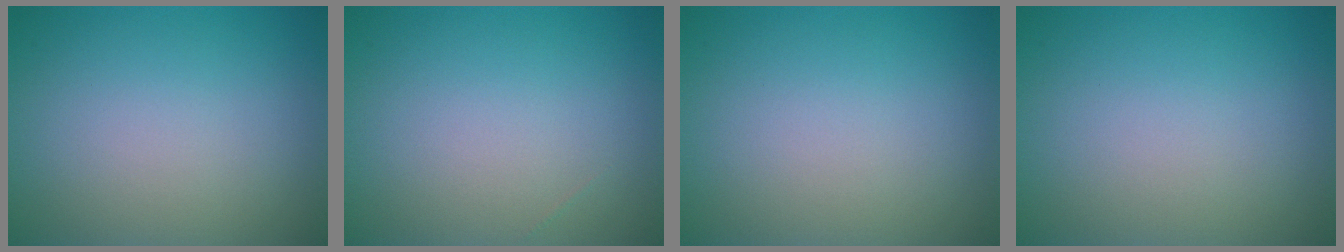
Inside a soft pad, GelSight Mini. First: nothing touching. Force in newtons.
{"total": 0.0}
{"total": 0.0}
{"total": 0.0}